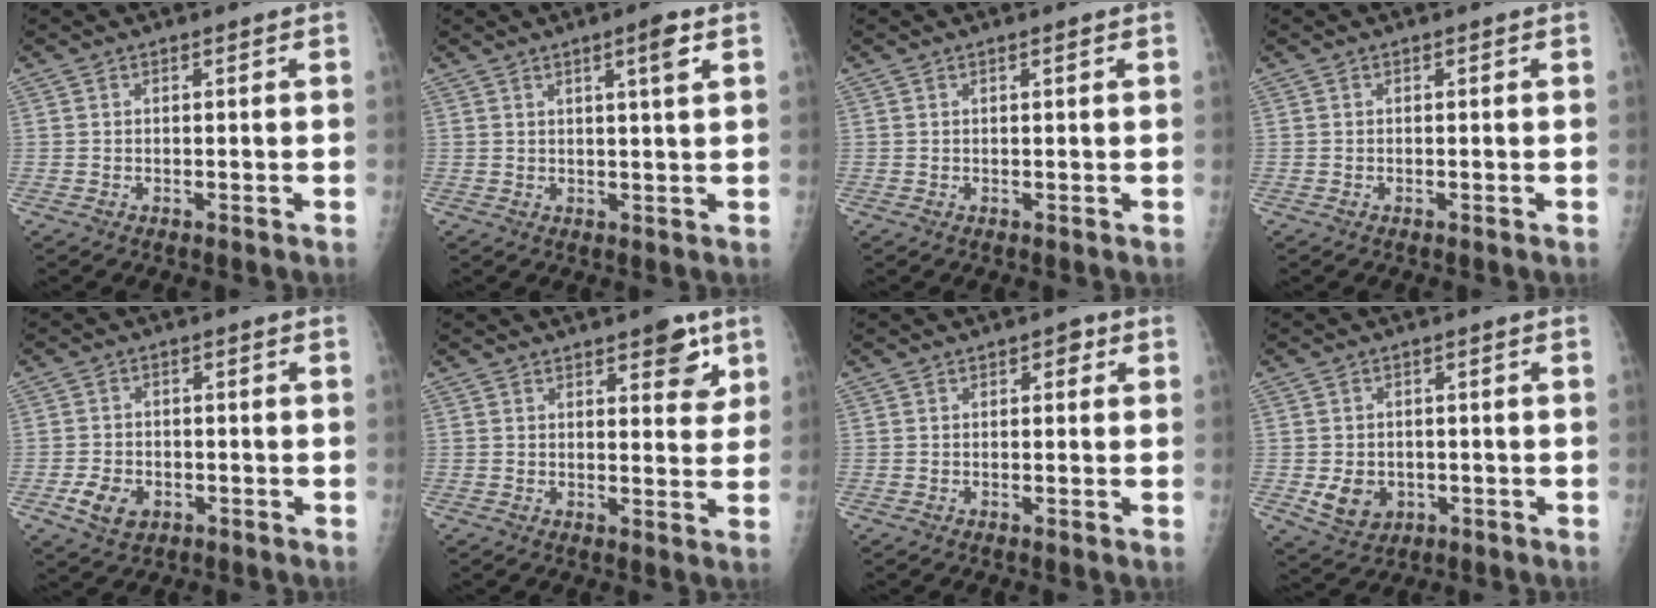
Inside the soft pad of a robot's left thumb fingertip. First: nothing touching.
{"total": 4.1, "force": [1.9, 0.1, 3.6], "torque": [-0.056, -0.009, 0.031]}
{"total": 0.7, "force": [0.3, 0.1, 0.6], "torque": [-0.010, 0.001, 0.005]}
{"total": 0.0}
{"total": 5.4, "force": [-2.1, 3.9, 3.1], "torque": [-0.049, 0.006, -0.033]}
{"total": 6.5, "force": [3.7, 2.9, 4.6], "torque": [-0.030, -0.018, 0.043]}
{"total": 1.7, "force": [0.7, 1.0, 1.1], "torque": [-0.002, 0.001, 0.006]}
{"total": 5.9, "force": [-1.3, 4.9, 3.1], "torque": [-0.036, 0.005, -0.007]}